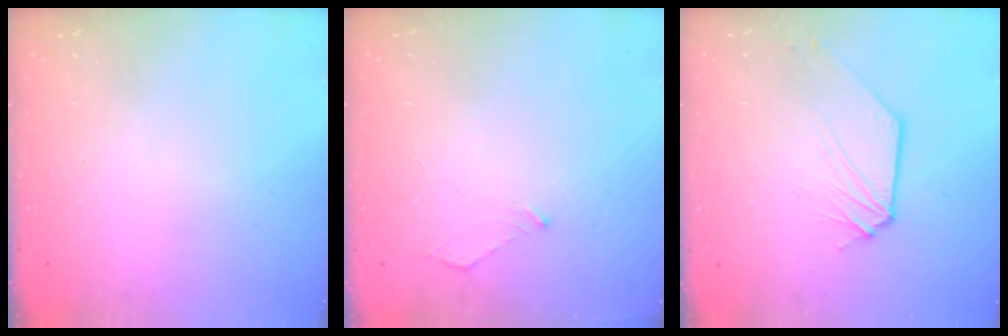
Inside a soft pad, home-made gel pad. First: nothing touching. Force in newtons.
{"total": 2.6, "press": 2.6, "slide": 0.3}
{"total": 1.0, "press": 1.0, "slide": 0.1}